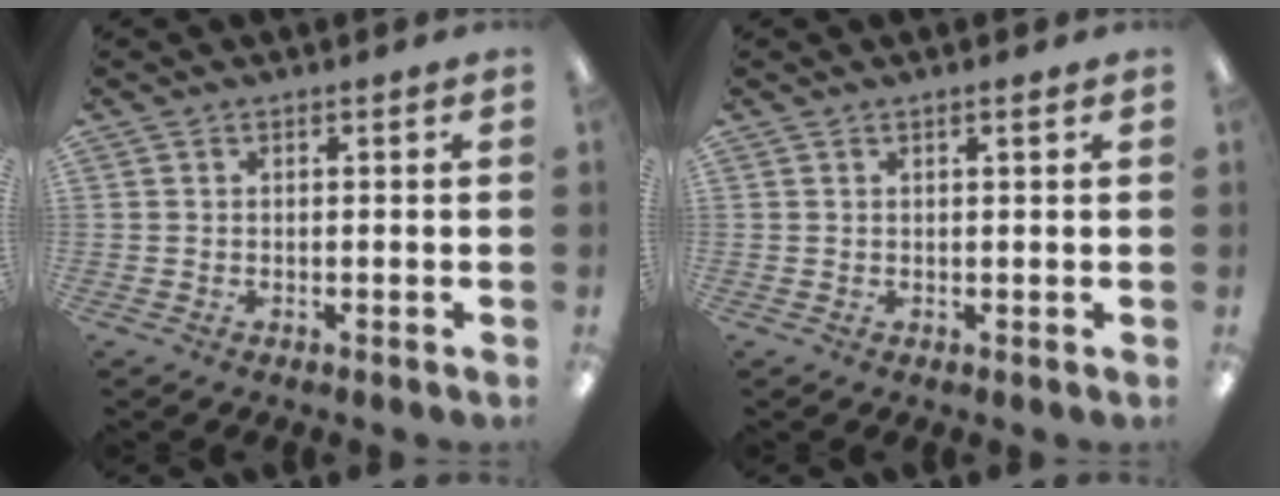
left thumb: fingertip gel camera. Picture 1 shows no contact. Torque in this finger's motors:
{"motor_torque": [-0.06, -0.06, -0.55, 0.21, 0.06]}